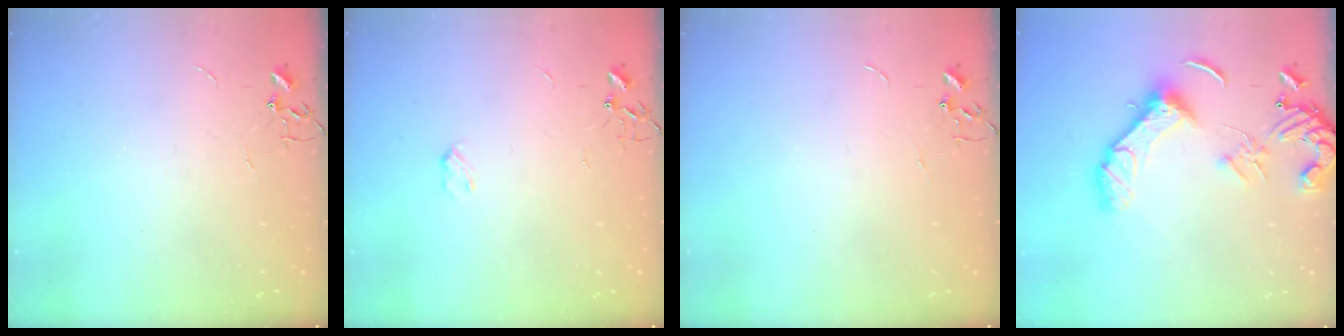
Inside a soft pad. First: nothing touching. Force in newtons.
{"total": 2.8, "press": 2.8, "slide": 0.5}
{"total": 0.0}
{"total": 14.4, "press": 14.3, "slide": 2.1}